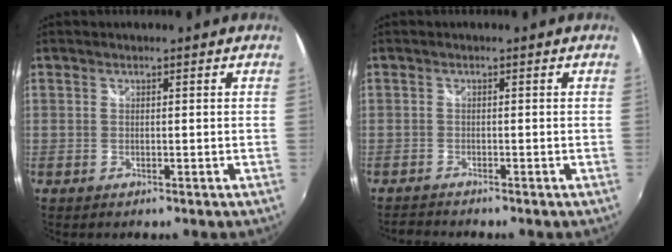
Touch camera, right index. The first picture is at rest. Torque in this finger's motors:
{"motor_torque": [-2.14, 0.00, -0.95, -0.21]}